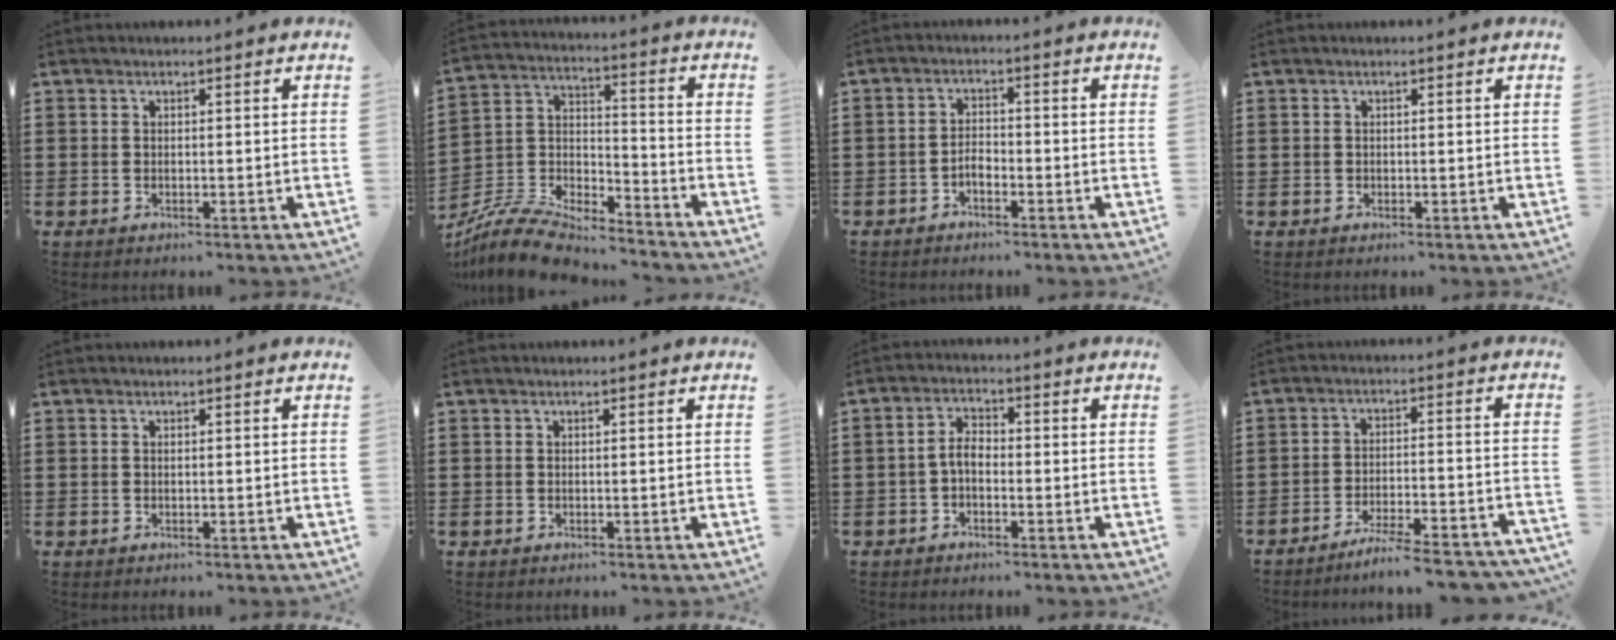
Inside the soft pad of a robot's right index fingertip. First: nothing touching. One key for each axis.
{"total": 8.6, "fx": -8.2, "fy": 1.8, "fz": 2.1, "tx": -0.052, "ty": 0.009, "tz": -0.165}
{"total": 2.2, "fx": -1.4, "fy": 1.0, "fz": 1.3, "tx": -0.027, "ty": 0.007, "tz": -0.029}
{"total": 0.0}
{"total": 0.0}
{"total": 0.0}
{"total": 3.3, "fx": -1.1, "fy": 1.7, "fz": 2.6, "tx": -0.065, "ty": 0.003, "tz": -0.026}
{"total": 6.2, "fx": -5.7, "fy": -0.3, "fz": 2.5, "tx": -0.045, "ty": -0.009, "tz": -0.109}